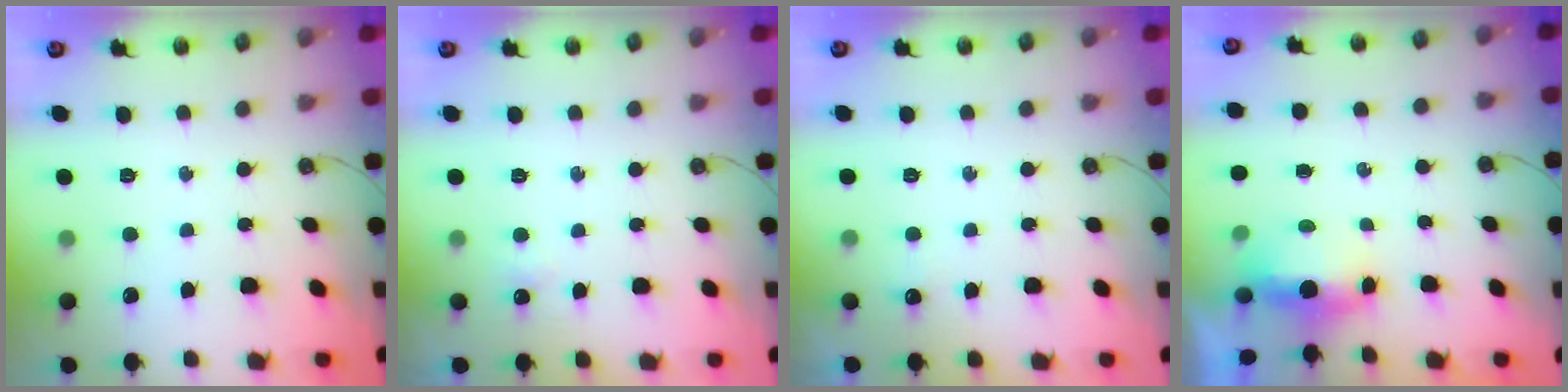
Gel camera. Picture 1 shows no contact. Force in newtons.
{"total": 2.8, "press": 2.7, "slide": 0.5}
{"total": 2.8, "press": 2.7, "slide": 0.4}
{"total": 5.0, "press": 4.9, "slide": 1.3}